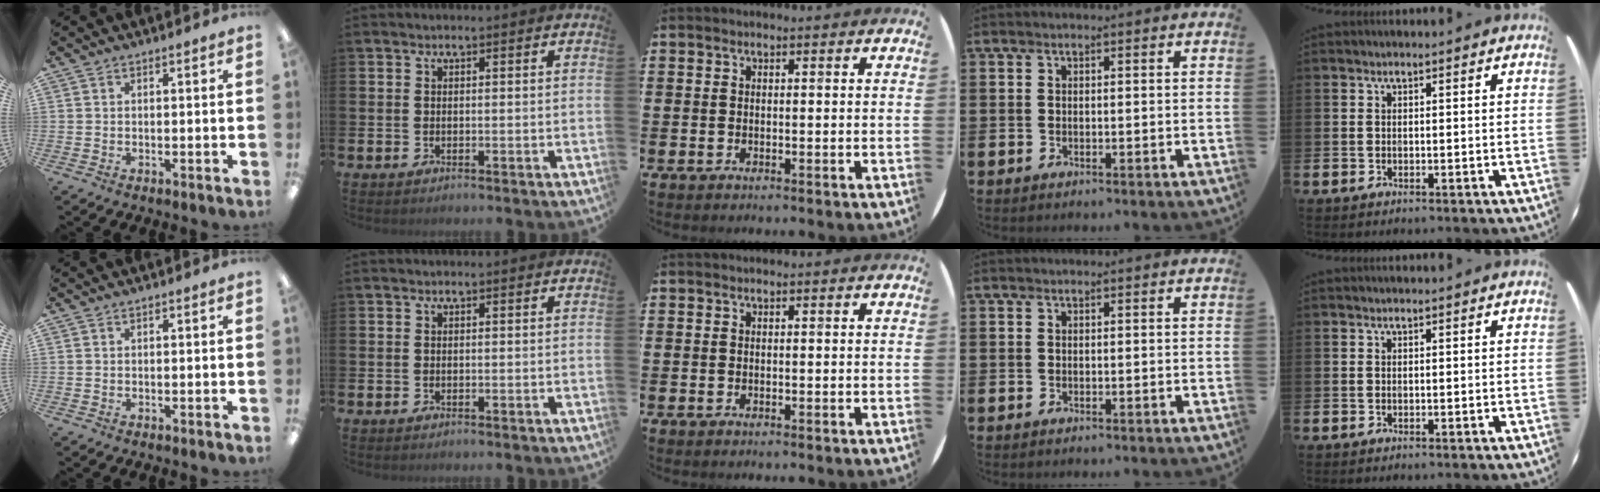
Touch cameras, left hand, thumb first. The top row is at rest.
{}